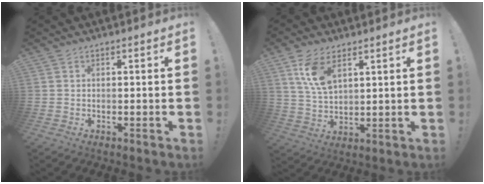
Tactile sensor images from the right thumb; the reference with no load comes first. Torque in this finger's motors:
{"motor_torque": [-0.04, 0.22, 0.06, 0.24, 0.15]}